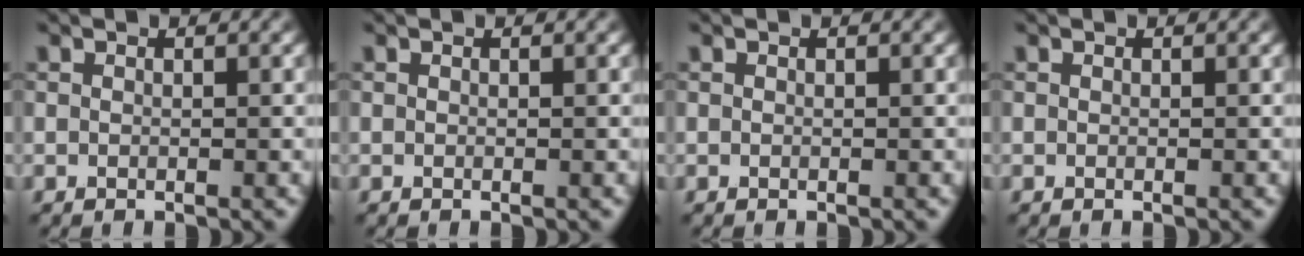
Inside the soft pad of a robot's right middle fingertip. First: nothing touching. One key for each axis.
{"total": 0.0}
{"total": 0.0}
{"total": 0.0}